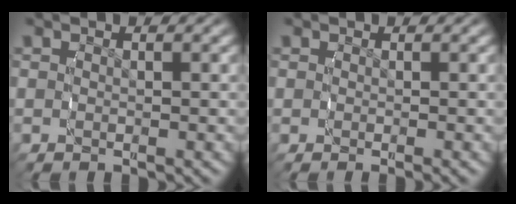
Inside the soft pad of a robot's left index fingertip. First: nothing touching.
{"total": 0.0}